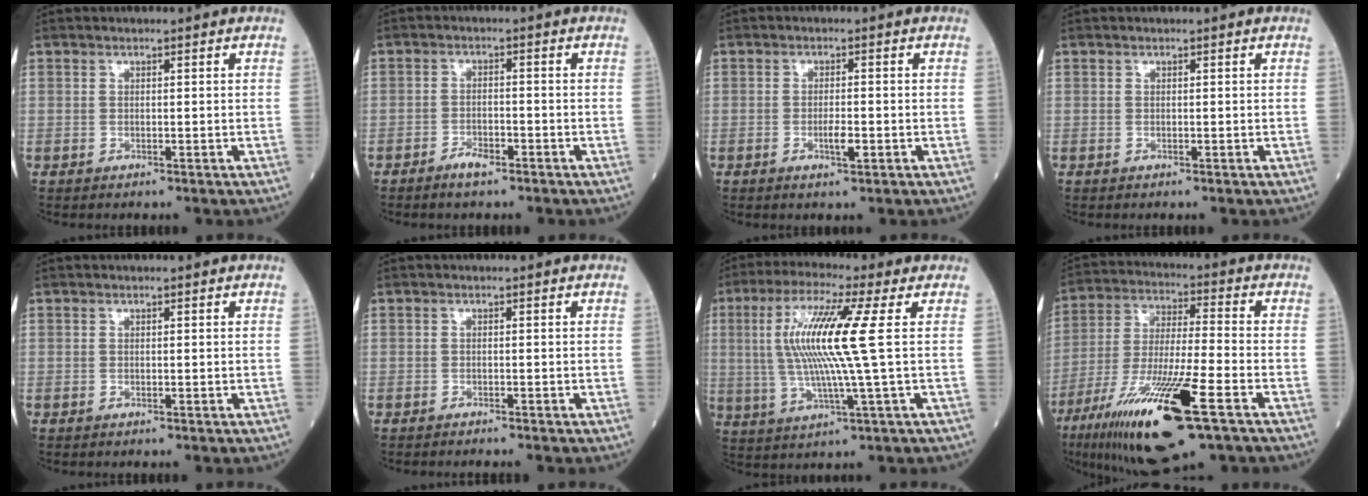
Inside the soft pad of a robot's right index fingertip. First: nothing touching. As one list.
[{"total": 3.0, "force": [-2.2, 1.0, 1.9], "torque": [-0.036, 0.001, -0.039]}, {"total": 2.7, "force": [-0.9, 0.5, 2.5], "torque": [-0.045, -0.001, -0.013]}, {"total": 0.0}, {"total": 0.0}, {"total": 2.2, "force": [-2.0, 0.0, 0.8], "torque": [-0.011, -0.002, -0.025]}, {"total": 12.5, "force": [1.9, -0.8, 12.4], "torque": [-0.256, 0.005, 0.031]}, {"total": 20.2, "force": [-10.6, 2.4, 17.0], "torque": [-0.322, -0.049, -0.186]}]